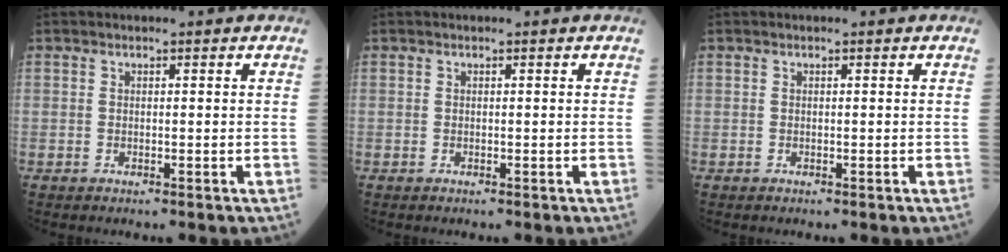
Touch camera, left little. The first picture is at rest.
{"total": 0.0}
{"total": 0.0}